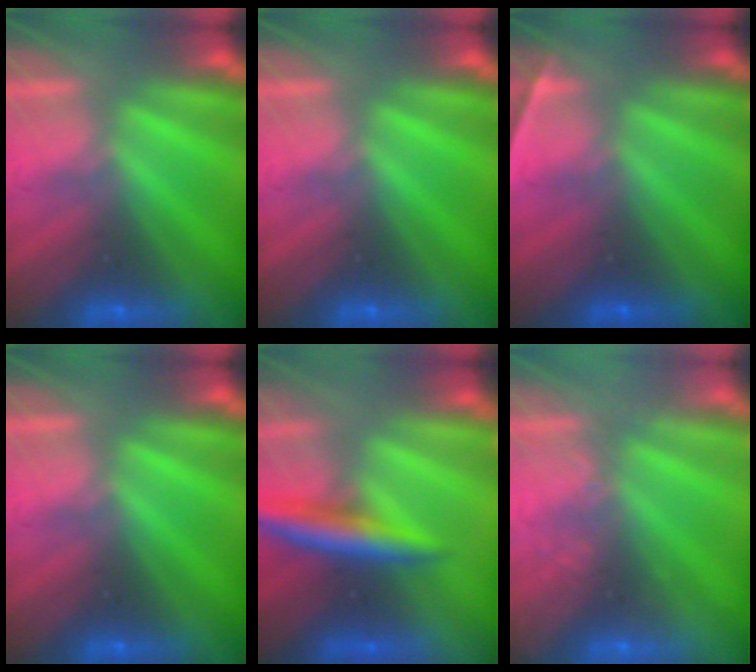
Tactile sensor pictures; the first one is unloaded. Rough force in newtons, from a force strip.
{"total": 0.0}
{"total": 2.2}
{"total": 0.0}
{"total": 5.5}
{"total": 2.3}